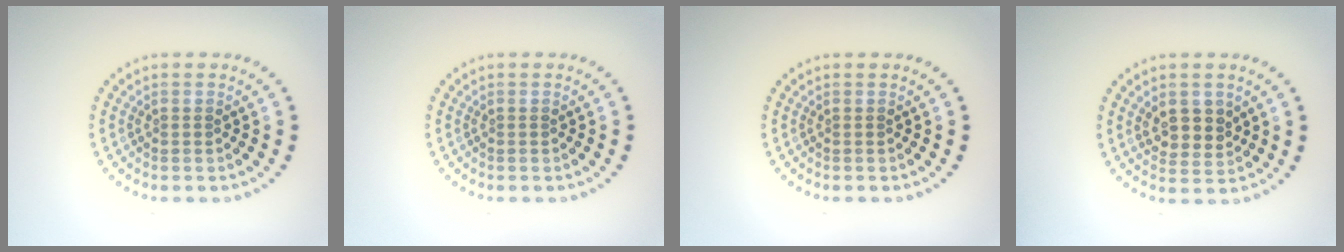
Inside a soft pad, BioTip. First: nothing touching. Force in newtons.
{"total": 0.0}
{"total": 0.0}
{"total": 2.9, "press": 2.7, "slide": 0.9}